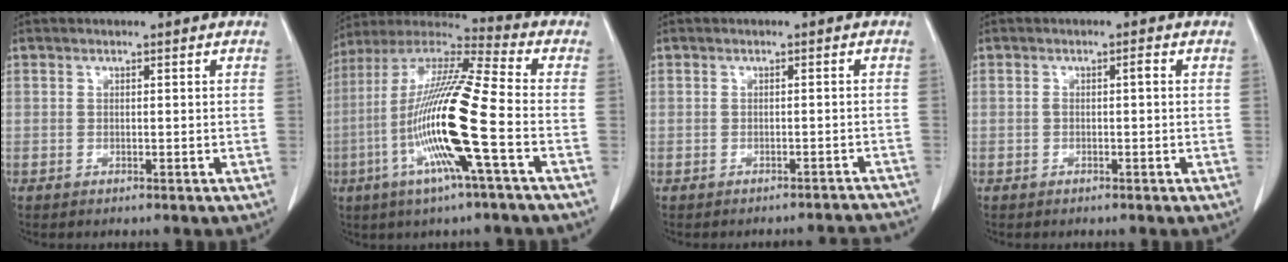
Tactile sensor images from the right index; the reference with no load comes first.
{"total": 17.9, "force": [-4.8, -0.1, 17.3], "torque": [-0.347, -0.009, -0.103]}
{"total": 6.3, "force": [-6.2, 1.4, 0.2], "torque": [0.006, 0.016, -0.057]}
{"total": 1.1, "force": [-0.1, 0.2, 1.1], "torque": [-0.017, 0.002, 0.000]}